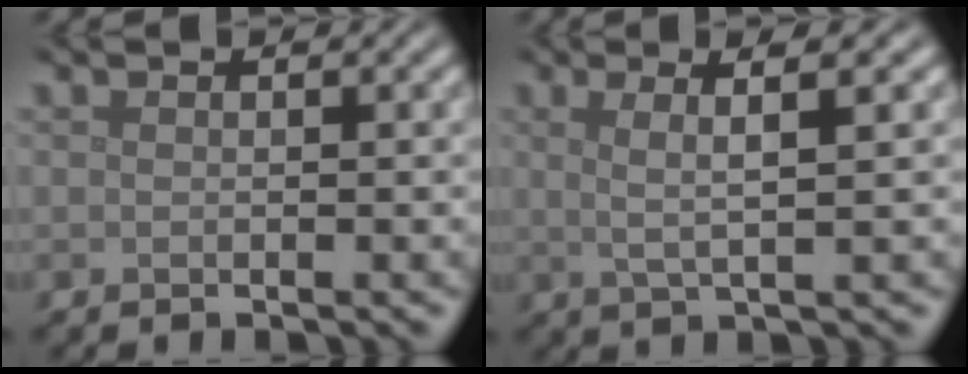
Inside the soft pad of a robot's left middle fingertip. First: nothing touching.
{"total": 3.8, "force": [1.4, 0.6, 3.5], "torque": [-0.061, 0.004, 0.020]}